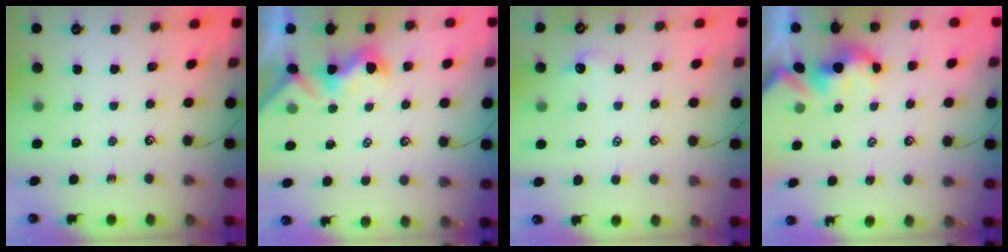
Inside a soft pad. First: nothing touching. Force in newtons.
{"total": 1.9, "press": 1.7, "slide": 0.8}
{"total": 1.9, "press": 1.8, "slide": 0.4}
{"total": 1.8, "press": 1.8, "slide": 0.1}